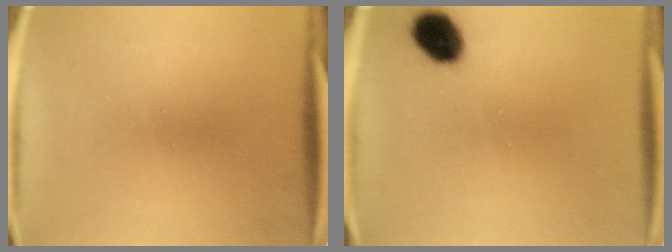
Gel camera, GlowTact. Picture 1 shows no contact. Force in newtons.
{"total": 7.8}